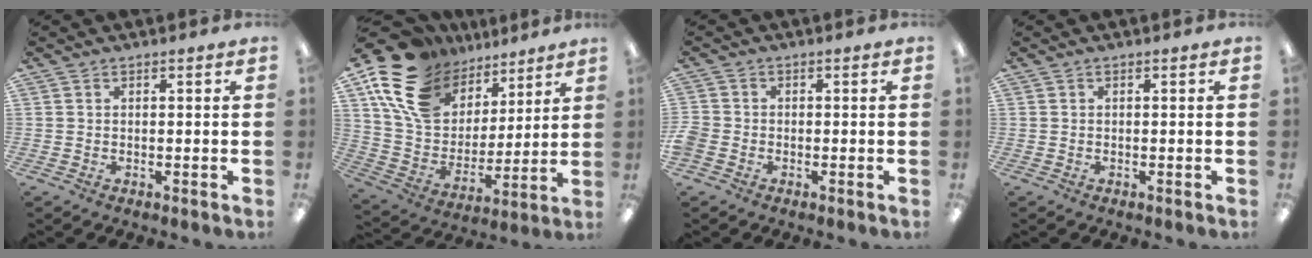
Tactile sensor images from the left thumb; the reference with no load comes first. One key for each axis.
{"total": 20.1, "fx": 12.4, "fy": 12.7, "fz": 9.4, "tx": -0.189, "ty": -0.059, "tz": 0.235}
{"total": 2.7, "fx": -1.2, "fy": 2.1, "fz": 1.1, "tx": -0.015, "ty": 0.007, "tz": -0.021}
{"total": 0.0}